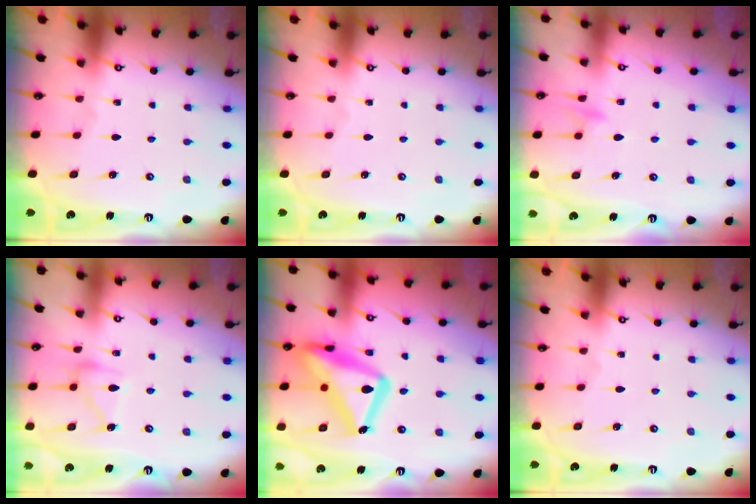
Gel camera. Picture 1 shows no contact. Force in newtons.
{"total": 0.0}
{"total": 8.3, "press": 8.3, "slide": 0.9}
{"total": 13.1, "press": 13.1, "slide": 0.7}
{"total": 24.0, "press": 24.0, "slide": 1.6}
{"total": 0.0}